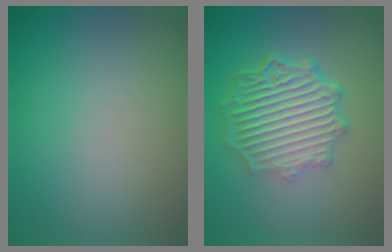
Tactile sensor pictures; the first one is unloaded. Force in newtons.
{"total": 6.9, "press": 5.2, "slide": 4.6}